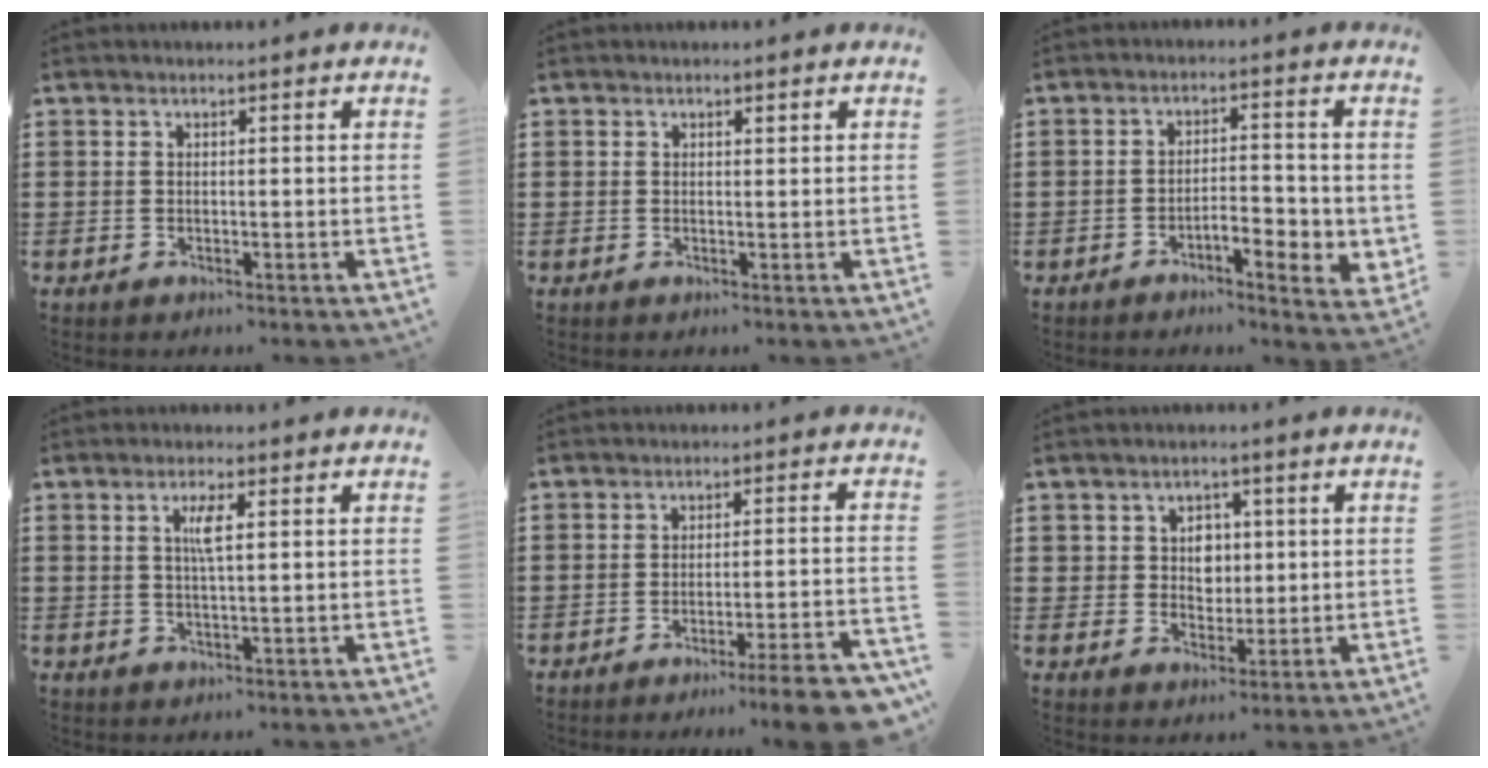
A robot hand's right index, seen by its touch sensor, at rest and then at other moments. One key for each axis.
{"total": 0.6, "fx": 0.3, "fy": 0.3, "fz": 0.5, "tx": -0.009, "ty": 0.003, "tz": 0.006}
{"total": 4.1, "fx": -2.2, "fy": 1.3, "fz": 3.2, "tx": -0.053, "ty": 0.006, "tz": -0.041}
{"total": 2.8, "fx": 0.7, "fy": 0.3, "fz": 2.7, "tx": -0.054, "ty": 0.002, "tz": 0.010}
{"total": 6.5, "fx": -5.0, "fy": -0.5, "fz": 4.2, "tx": -0.064, "ty": -0.011, "tz": -0.091}
{"total": 3.9, "fx": 1.0, "fy": 3.5, "fz": 1.4, "tx": -0.035, "ty": 0.009, "tz": 0.014}